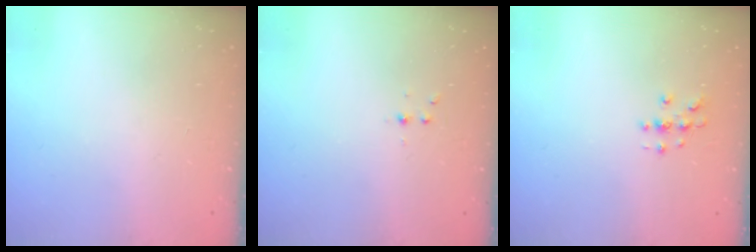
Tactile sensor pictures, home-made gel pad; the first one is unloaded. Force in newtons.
{"total": 3.0, "press": 2.6, "slide": 1.5}
{"total": 2.9, "press": 2.9, "slide": 0.3}